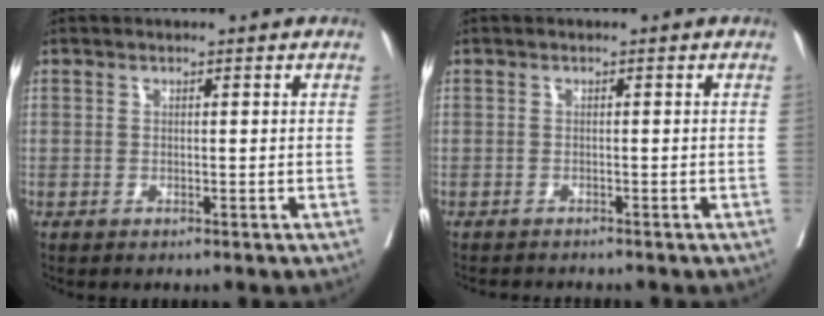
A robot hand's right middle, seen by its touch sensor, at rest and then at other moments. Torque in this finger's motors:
{"motor_torque": [0.09, -0.15, 0.01, 0.01]}